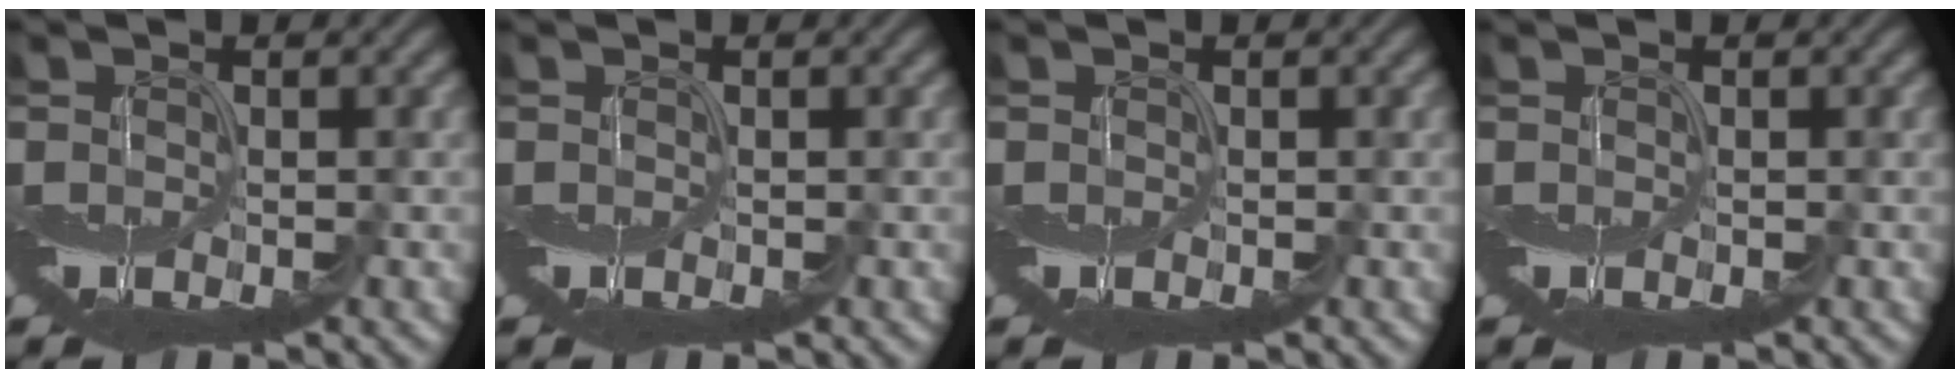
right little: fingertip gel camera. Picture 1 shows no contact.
{"total": 0.0}
{"total": 0.0}
{"total": 0.0}